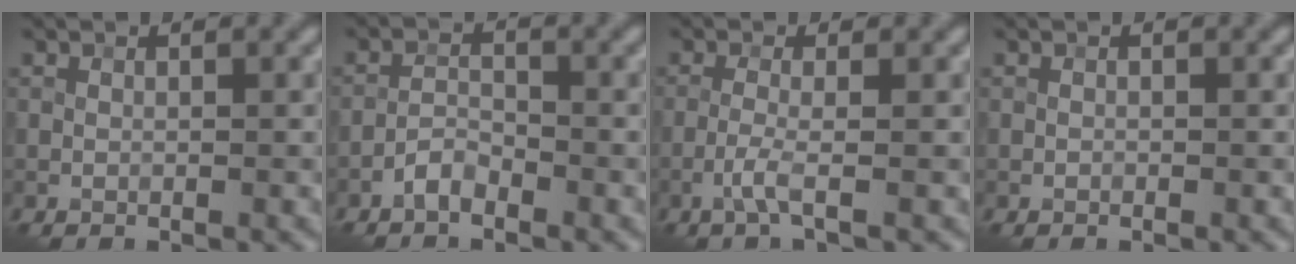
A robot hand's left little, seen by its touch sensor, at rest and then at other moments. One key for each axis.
{"total": 1.9, "fx": -1.4, "fy": 0.8, "fz": 0.9, "tx": -0.015, "ty": 0.007, "tz": -0.031}
{"total": 2.0, "fx": -0.8, "fy": 0.1, "fz": 1.8, "tx": -0.039, "ty": 0.004, "tz": -0.025}
{"total": 0.0}